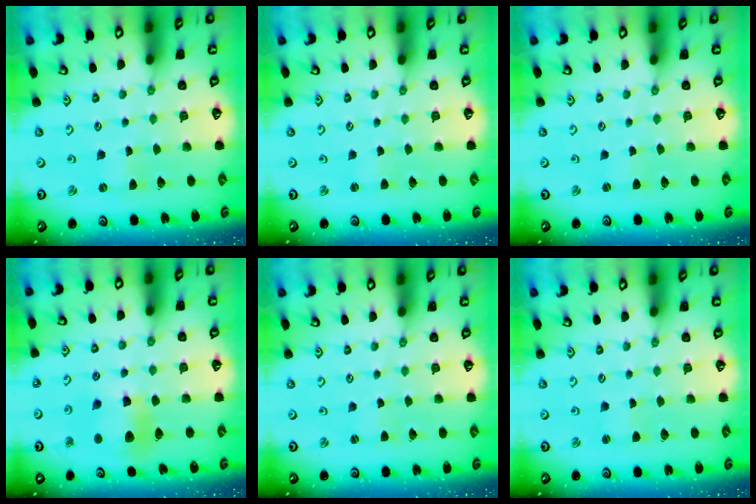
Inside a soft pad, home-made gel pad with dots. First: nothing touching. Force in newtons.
{"total": 0.0}
{"total": 0.0}
{"total": 9.1, "press": 9.0, "slide": 1.3}
{"total": 0.0}
{"total": 0.0}